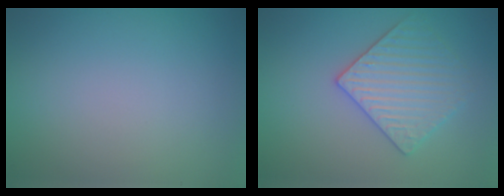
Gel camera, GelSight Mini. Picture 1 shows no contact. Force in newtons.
{"total": 3.3, "press": 3.3, "slide": 0.2}